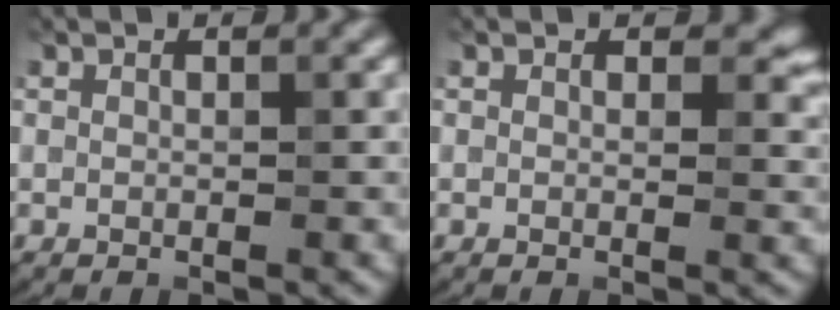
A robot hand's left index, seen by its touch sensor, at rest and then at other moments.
{"total": 2.2, "force": [0.9, 1.5, 1.4], "torque": [-0.017, -0.003, 0.007]}